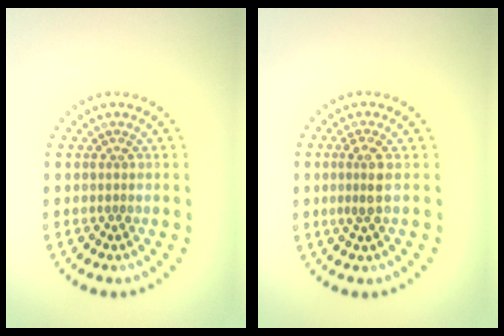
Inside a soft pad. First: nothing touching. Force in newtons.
{"total": 2.0, "press": 1.7, "slide": 1.1}